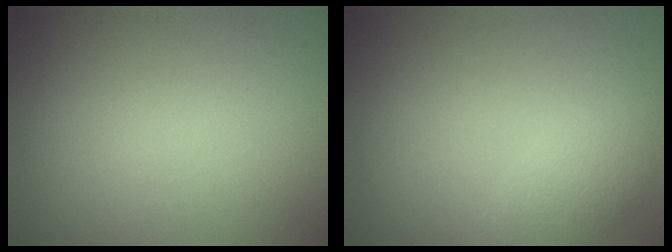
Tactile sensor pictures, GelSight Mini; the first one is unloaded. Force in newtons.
{"total": 2.4, "press": 2.4, "slide": 0.2}